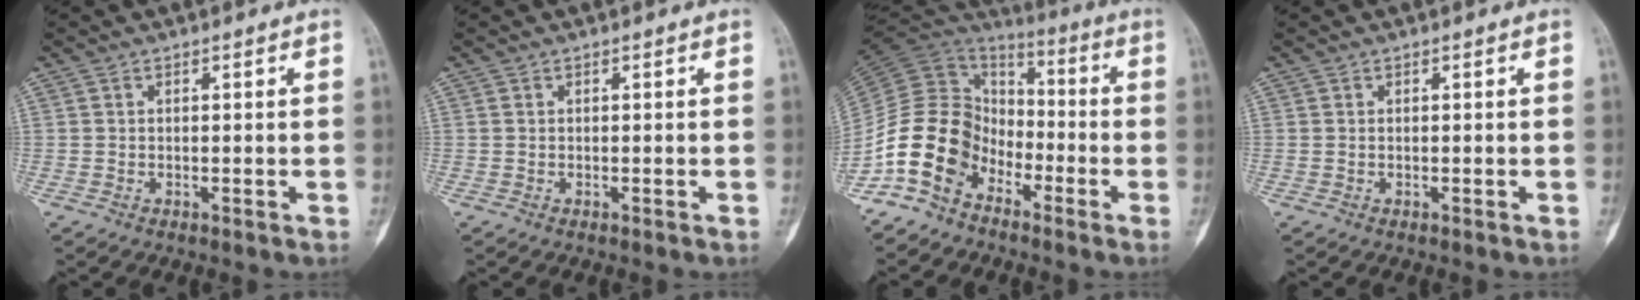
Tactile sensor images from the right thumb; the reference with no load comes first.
{"total": 0.0}
{"total": 14.2, "force": [-8.0, 9.8, 6.3], "torque": [-0.110, 0.074, -0.166]}
{"total": 0.0}